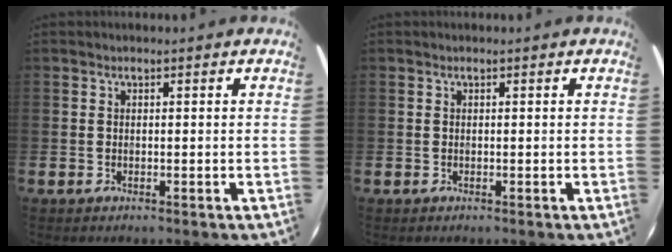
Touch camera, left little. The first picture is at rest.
{"total": 0.0}